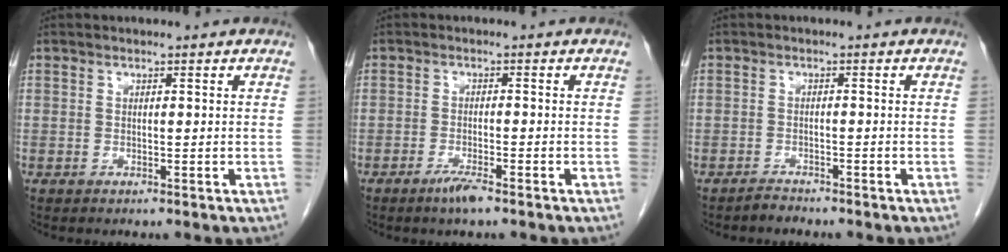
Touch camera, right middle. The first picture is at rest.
{"total": 2.9, "force": [-2.1, 0.2, 2.0], "torque": [-0.041, -0.003, -0.038]}
{"total": 1.3, "force": [-1.3, 0.0, 0.0], "torque": [0.000, -0.003, -0.023]}